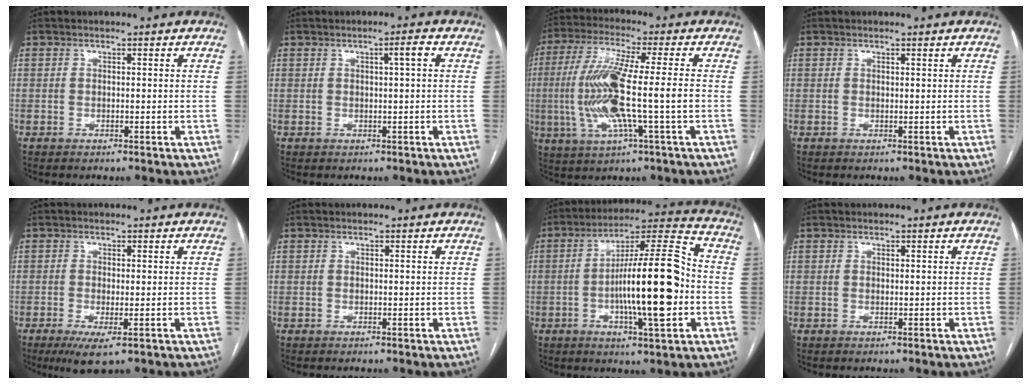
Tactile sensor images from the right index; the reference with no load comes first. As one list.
[{"total": 1.9, "force": [0.4, -0.3, 1.8], "torque": [-0.029, 0.003, 0.007]}, {"total": 13.3, "force": [-1.5, 0.5, 13.2], "torque": [-0.269, 0.000, -0.032]}, {"total": 0.0}, {"total": 4.3, "force": [-2.4, 0.7, 3.6], "torque": [-0.058, -0.011, -0.034]}, {"total": 0.0}, {"total": 17.1, "force": [-3.0, 2.5, 16.6], "torque": [-0.277, 0.015, -0.048]}, {"total": 0.0}]